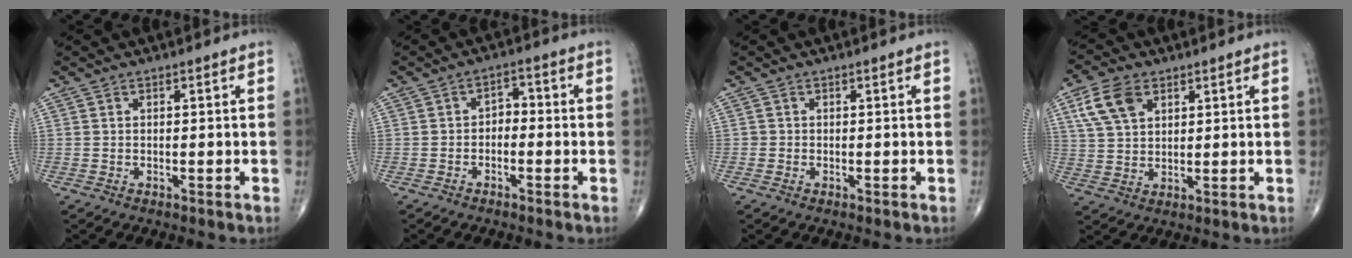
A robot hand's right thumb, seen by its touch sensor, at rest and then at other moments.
{"total": 3.0, "force": [-0.9, 2.0, 2.1], "torque": [-0.018, 0.023, -0.024]}
{"total": 0.6, "force": [-0.1, 0.5, 0.0], "torque": [0.002, 0.004, -0.003]}
{"total": 8.3, "force": [3.8, 5.1, 5.3], "torque": [-0.098, -0.004, 0.077]}